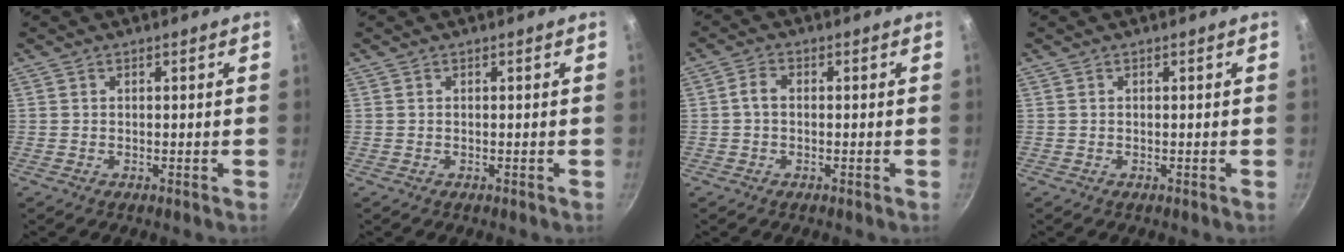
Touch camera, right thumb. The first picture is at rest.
{"total": 0.0}
{"total": 2.4, "force": [-0.2, 1.6, 1.7], "torque": [-0.032, 0.010, -0.008]}
{"total": 0.0}